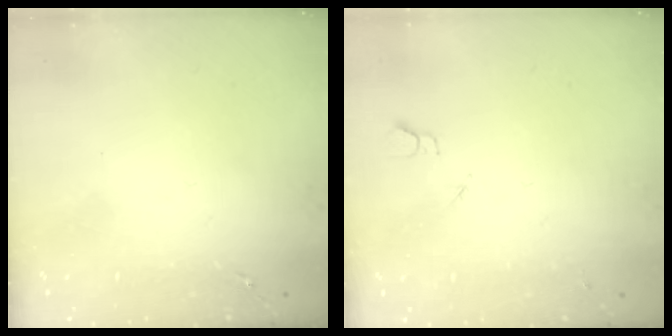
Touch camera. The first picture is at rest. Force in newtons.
{"total": 2.7, "press": 2.6, "slide": 0.3}